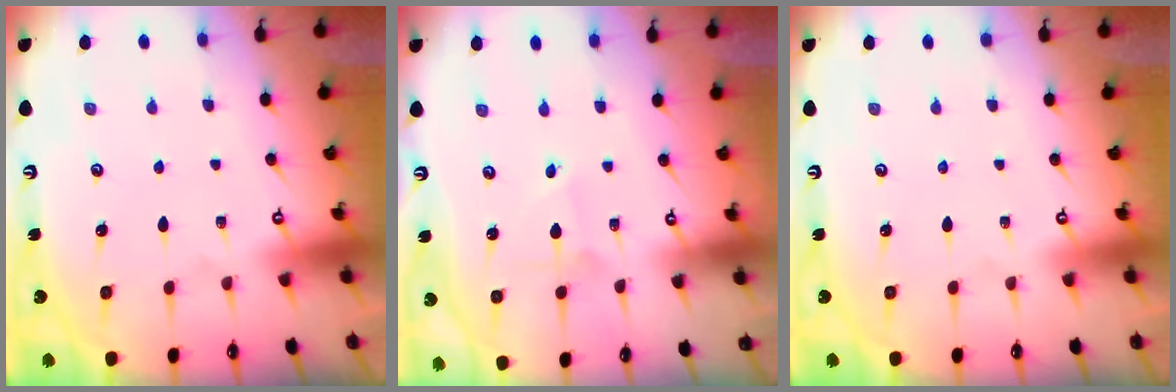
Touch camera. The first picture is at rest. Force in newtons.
{"total": 1.5, "press": 1.5, "slide": 0.1}
{"total": 0.0}